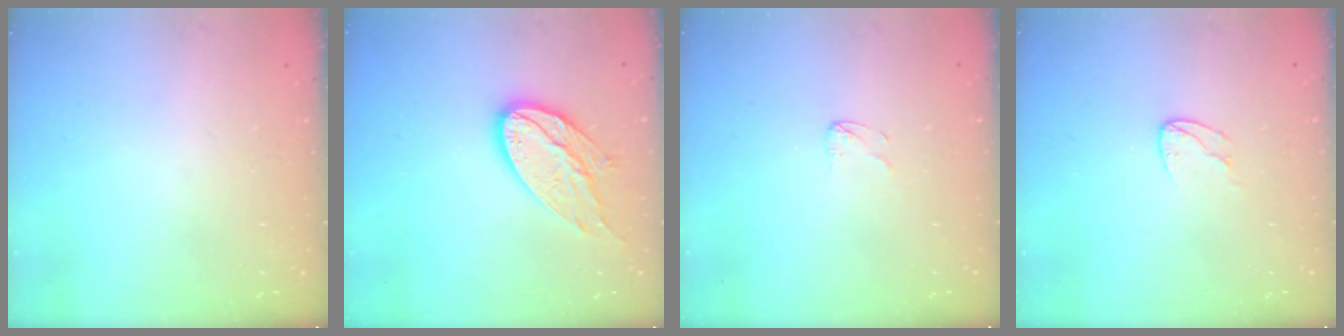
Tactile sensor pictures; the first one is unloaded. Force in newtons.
{"total": 14.3, "press": 14.3, "slide": 1.0}
{"total": 2.6, "press": 2.6, "slide": 0.2}
{"total": 5.8, "press": 5.8, "slide": 0.5}